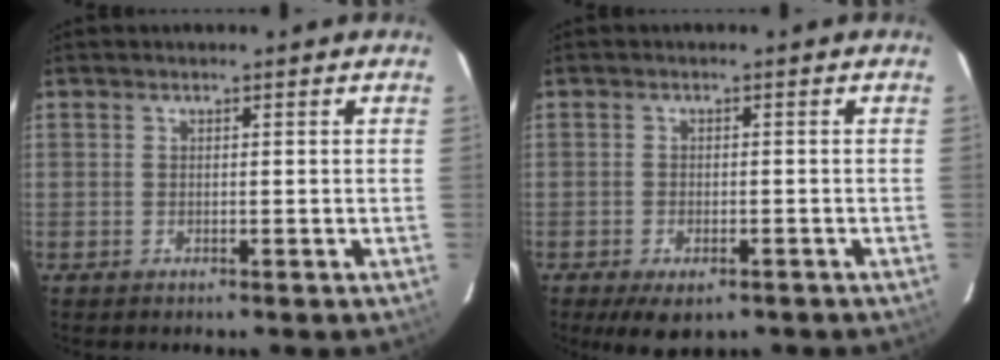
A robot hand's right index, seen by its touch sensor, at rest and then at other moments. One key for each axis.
{"total": 6.2, "fx": -4.1, "fy": 2.8, "fz": 3.8, "tx": -0.081, "ty": -0.020, "tz": -0.062}